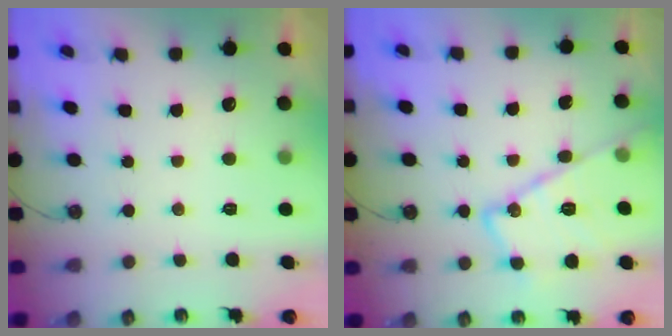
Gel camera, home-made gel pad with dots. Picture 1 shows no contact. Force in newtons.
{"total": 16.9, "press": 16.8, "slide": 1.0}